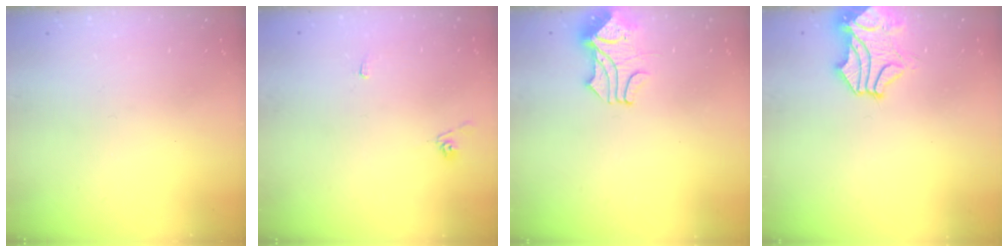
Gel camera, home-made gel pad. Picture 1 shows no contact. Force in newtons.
{"total": 2.7, "press": 2.7, "slide": 0.2}
{"total": 1.6, "press": 1.2, "slide": 1.0}
{"total": 1.8, "press": 1.4, "slide": 1.2}